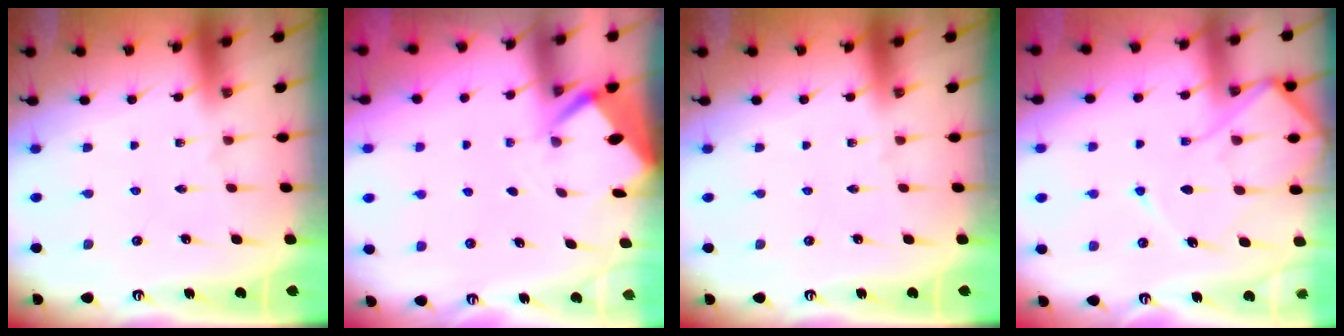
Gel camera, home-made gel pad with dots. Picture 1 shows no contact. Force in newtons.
{"total": 2.6, "press": 2.6, "slide": 0.3}
{"total": 0.0}
{"total": 11.4, "press": 11.4, "slide": 1.3}